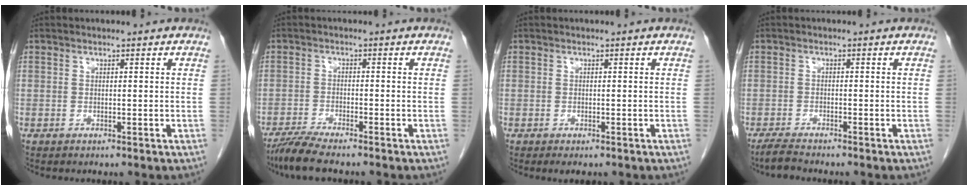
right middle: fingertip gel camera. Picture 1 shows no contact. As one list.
[{"total": 5.1, "force": [-4.3, -0.2, 2.7], "torque": [-0.057, -0.019, -0.082]}, {"total": 1.5, "force": [-1.0, 0.6, 0.9], "torque": [-0.012, -0.003, -0.007]}, {"total": 2.6, "force": [-2.4, -0.1, 1.0], "torque": [-0.032, -0.013, -0.046]}]